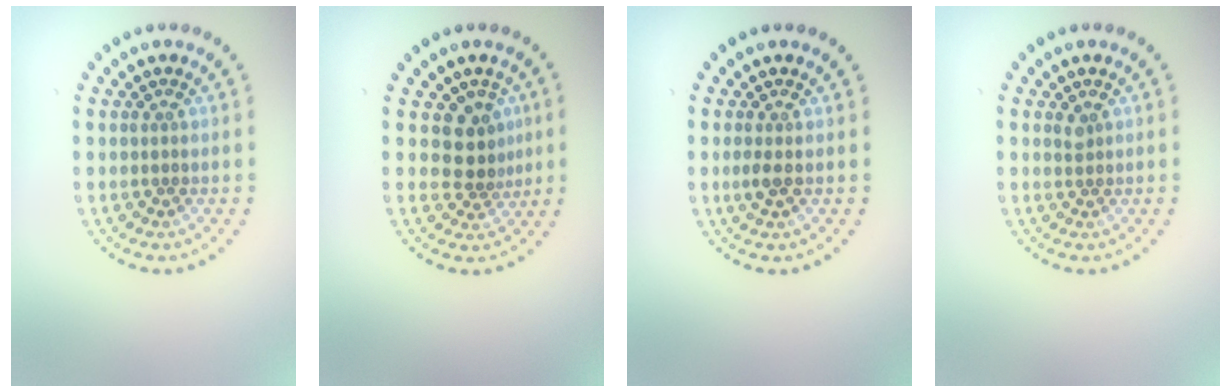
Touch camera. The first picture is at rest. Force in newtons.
{"total": 2.9, "press": 2.3, "slide": 1.8}
{"total": 1.0, "press": 1.0, "slide": 0.3}
{"total": 0.7, "press": 0.6, "slide": 0.5}